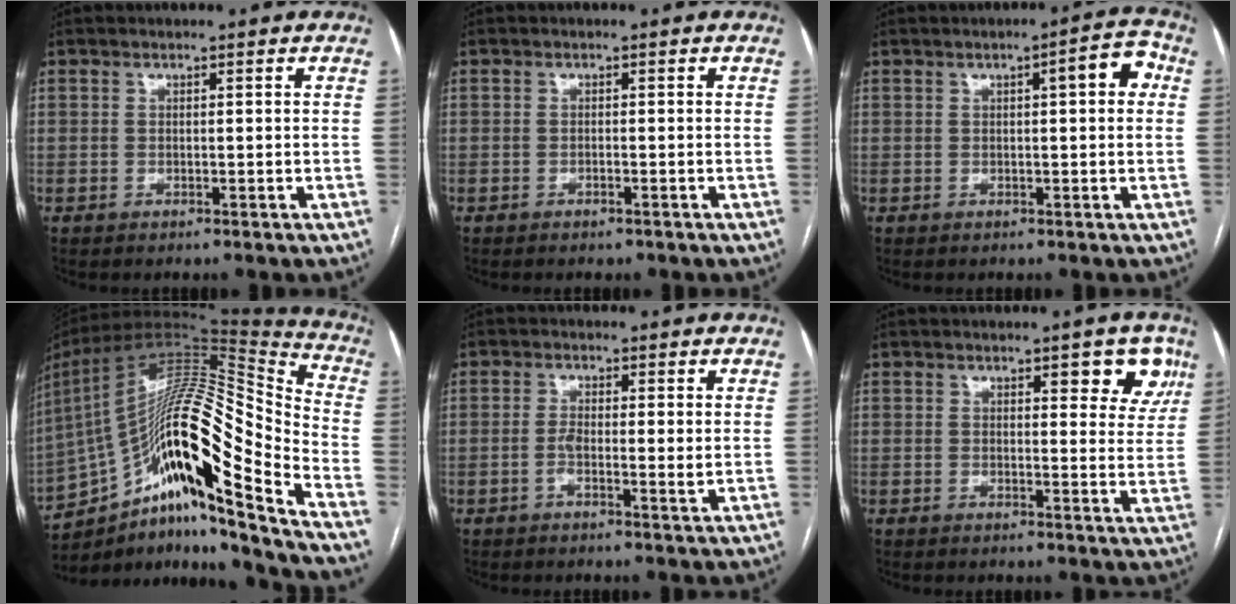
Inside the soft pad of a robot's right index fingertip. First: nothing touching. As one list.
[{"total": 0.9, "force": [-0.7, 0.4, 0.5], "torque": [-0.011, -0.001, -0.005]}, {"total": 4.9, "force": [1.1, 1.0, 4.6], "torque": [-0.058, 0.018, 0.010]}, {"total": 26.9, "force": [-14.8, 3.3, 22.2], "torque": [-0.376, 0.025, -0.253]}, {"total": 3.1, "force": [-0.3, 0.7, 3.0], "torque": [-0.055, -0.002, -0.007]}, {"total": 6.0, "force": [3.3, 2.0, 4.6], "torque": [-0.039, -0.001, 0.034]}]